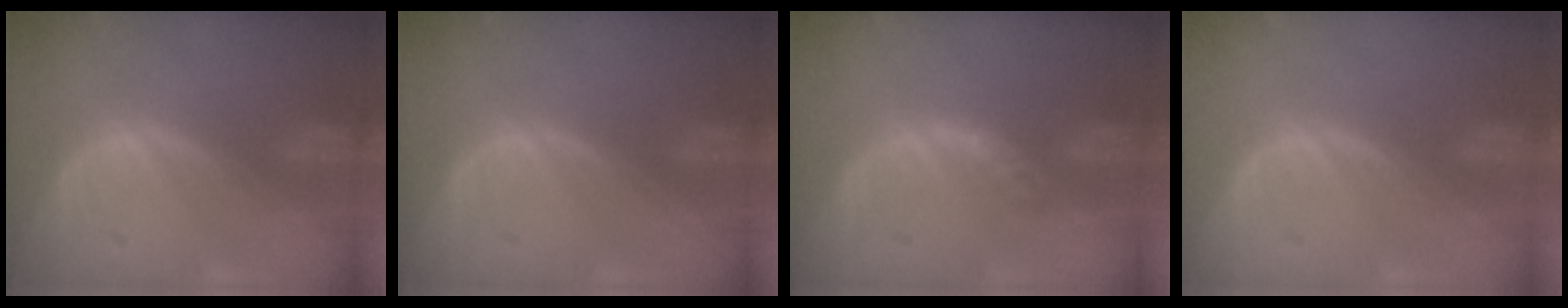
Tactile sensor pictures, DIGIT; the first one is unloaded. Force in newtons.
{"total": 0.0}
{"total": 2.8, "press": 2.5, "slide": 1.2}
{"total": 0.0}